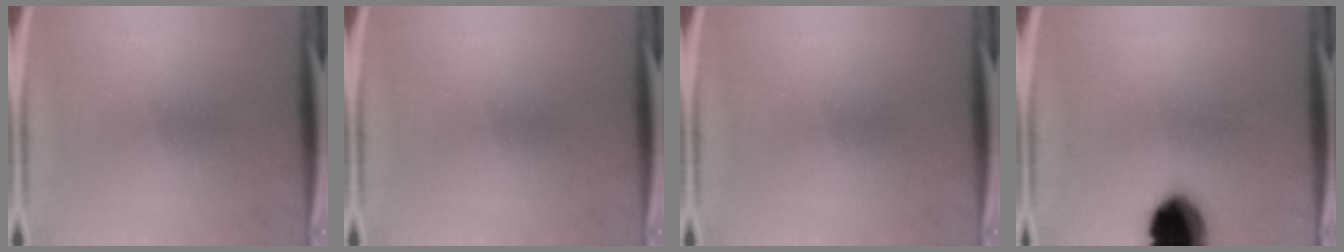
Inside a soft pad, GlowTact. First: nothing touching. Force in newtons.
{"total": 0.0}
{"total": 0.0}
{"total": 14.6}